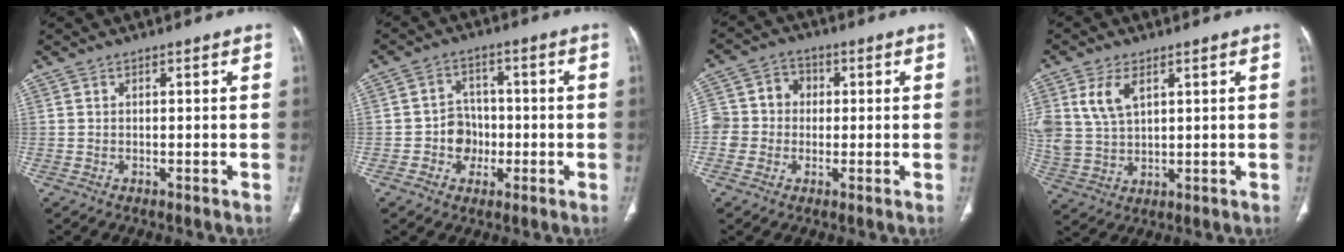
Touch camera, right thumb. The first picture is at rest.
{"total": 6.1, "force": [-1.5, 5.5, 2.2], "torque": [0.000, 0.019, -0.029]}
{"total": 8.0, "force": [-0.1, 7.5, 2.8], "torque": [-0.023, 0.026, -0.010]}
{"total": 8.4, "force": [3.5, 4.9, 5.8], "torque": [-0.120, -0.007, 0.080]}